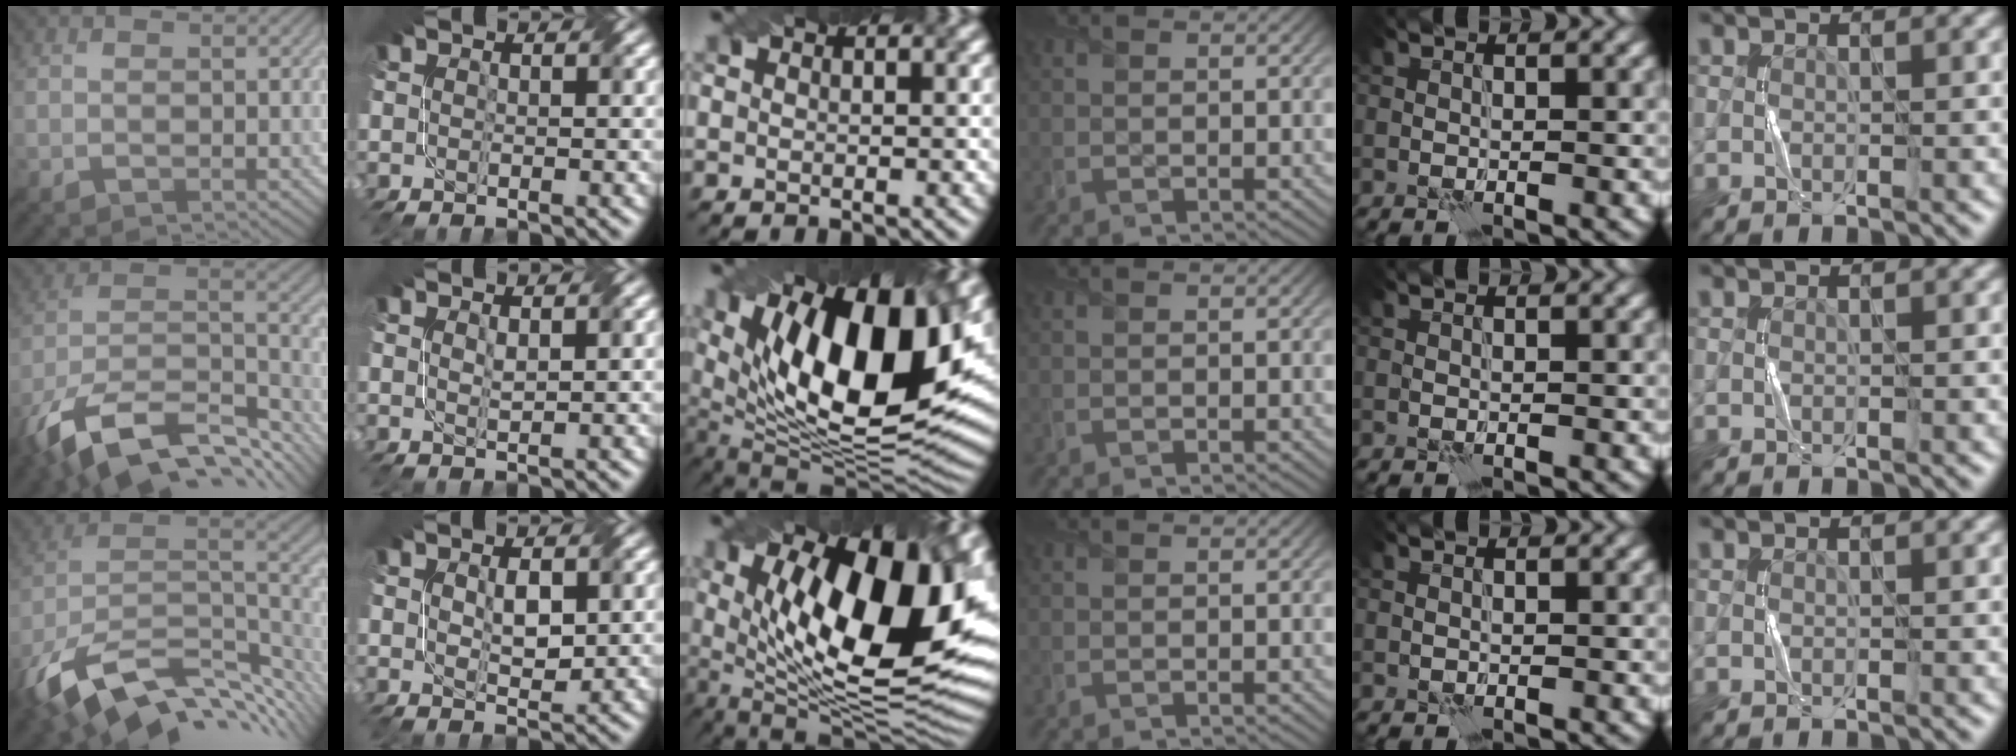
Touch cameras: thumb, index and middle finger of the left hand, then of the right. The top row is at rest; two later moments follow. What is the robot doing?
{"motion": "twist", "object": "screw"}